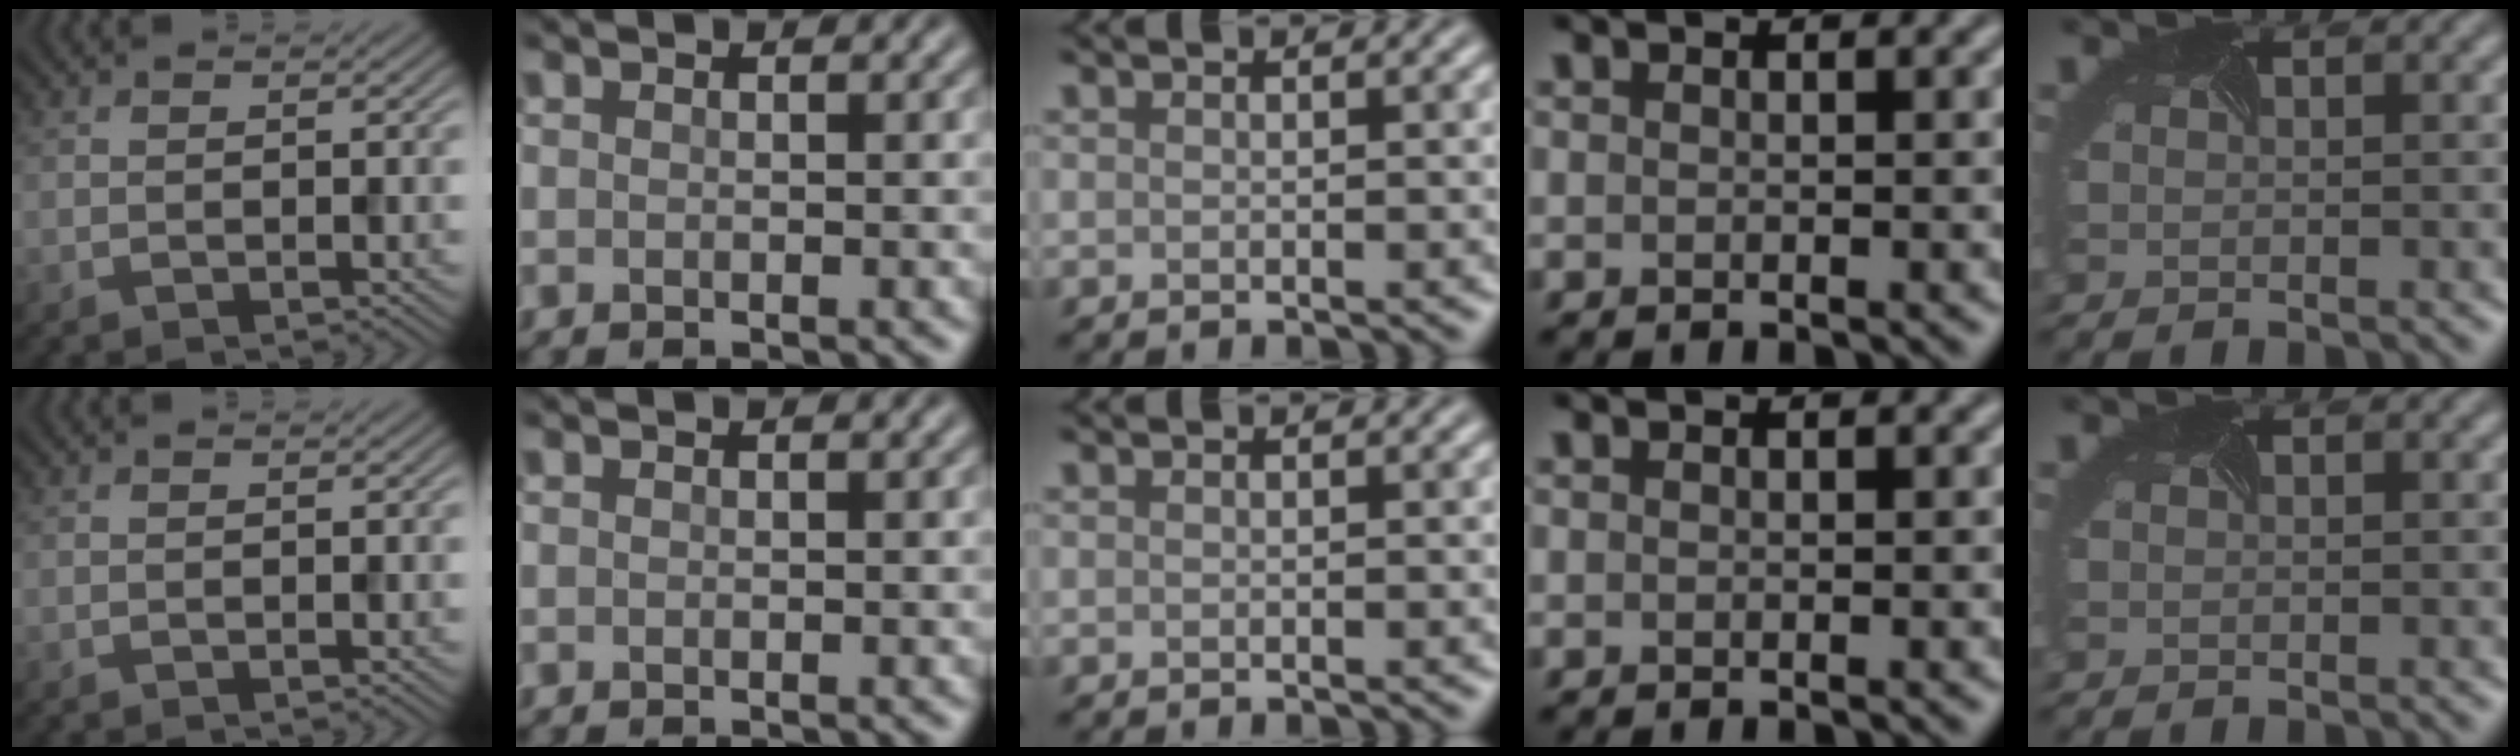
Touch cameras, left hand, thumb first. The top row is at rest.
{}